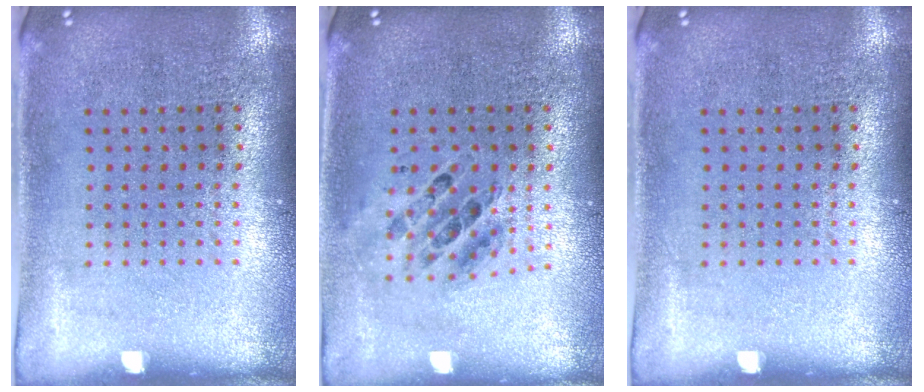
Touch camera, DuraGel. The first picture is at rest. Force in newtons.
{"total": 0.7, "press": 0.7, "slide": 0.2}
{"total": 0.0}